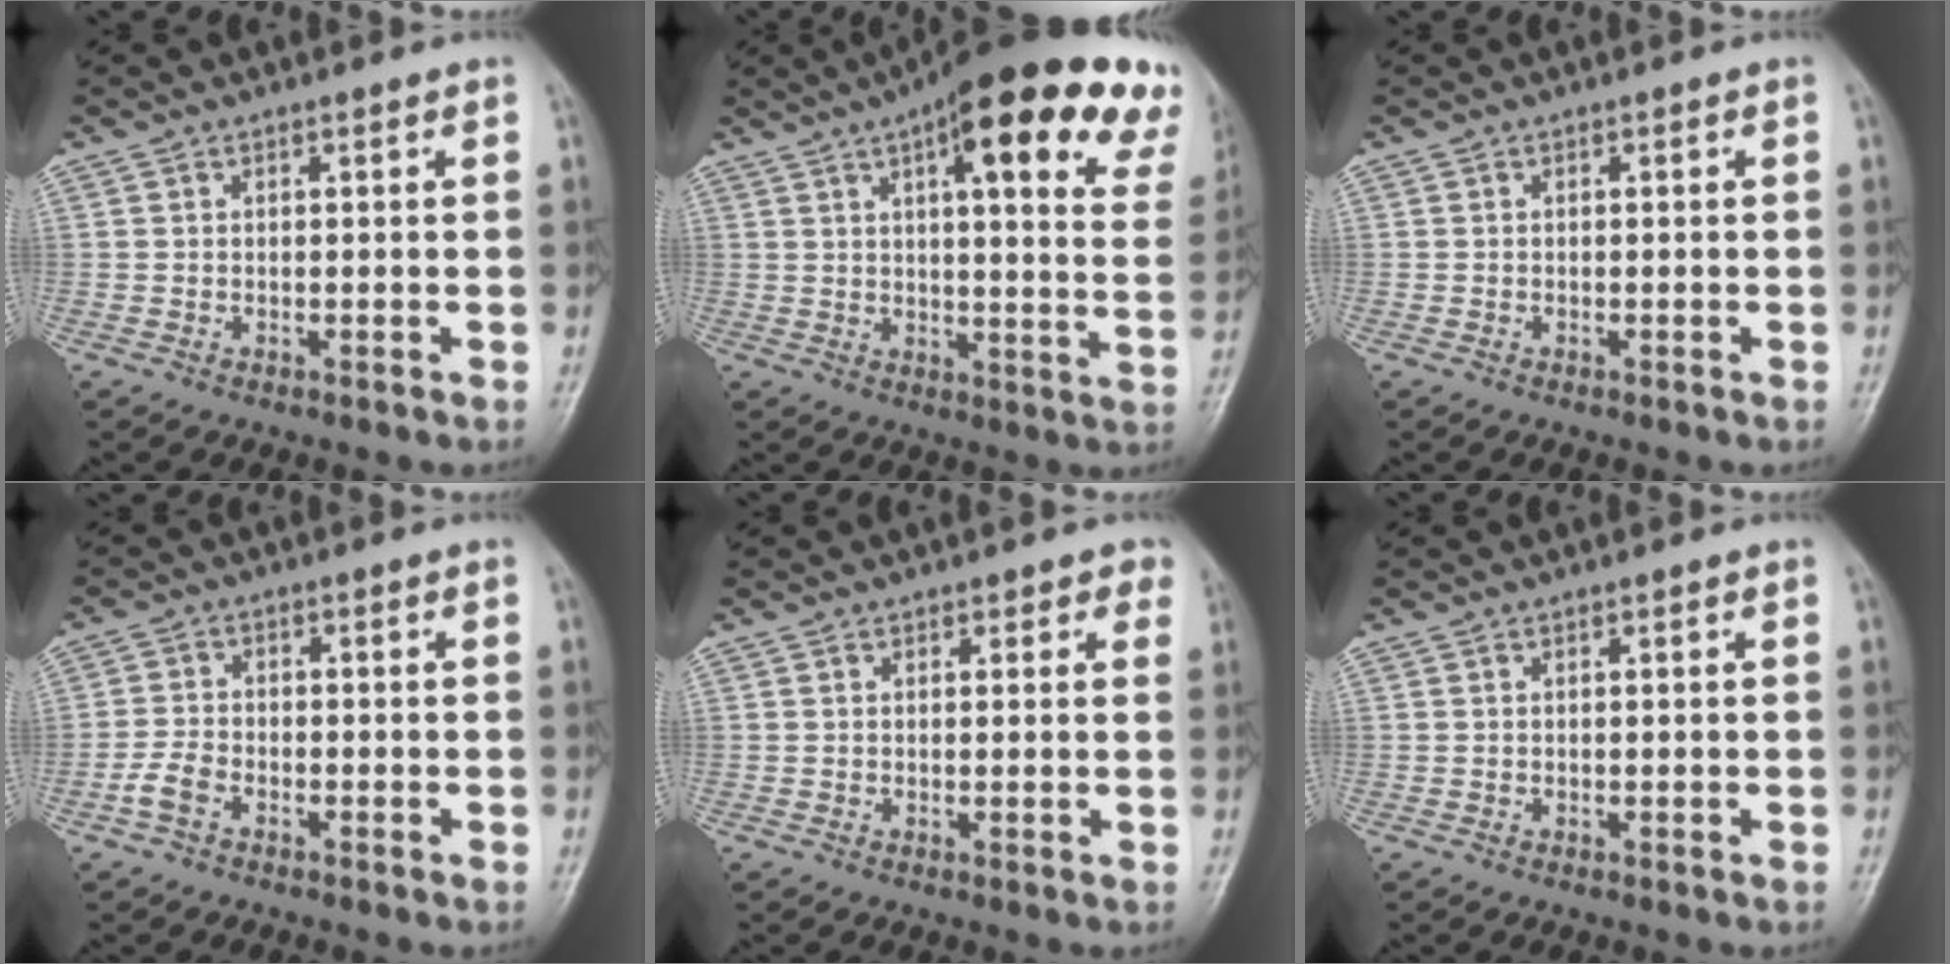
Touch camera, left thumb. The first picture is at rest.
{"total": 26.1, "force": [14.4, 7.2, 20.5], "torque": [-0.237, -0.013, 0.171]}
{"total": 0.0}
{"total": 3.6, "force": [-2.1, 1.9, 2.1], "torque": [-0.050, 0.011, -0.047]}
{"total": 2.4, "force": [1.4, 1.5, 1.3], "torque": [0.012, -0.003, 0.011]}
{"total": 0.0}